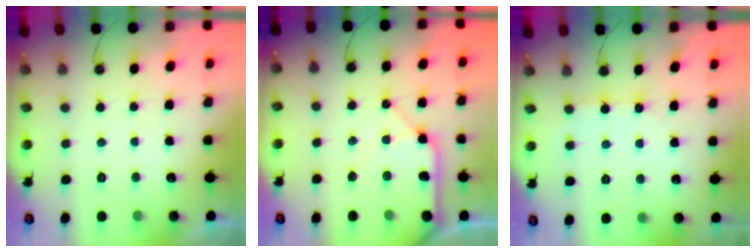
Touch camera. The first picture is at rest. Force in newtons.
{"total": 12.0, "press": 11.8, "slide": 1.6}
{"total": 4.0, "press": 4.0, "slide": 0.2}